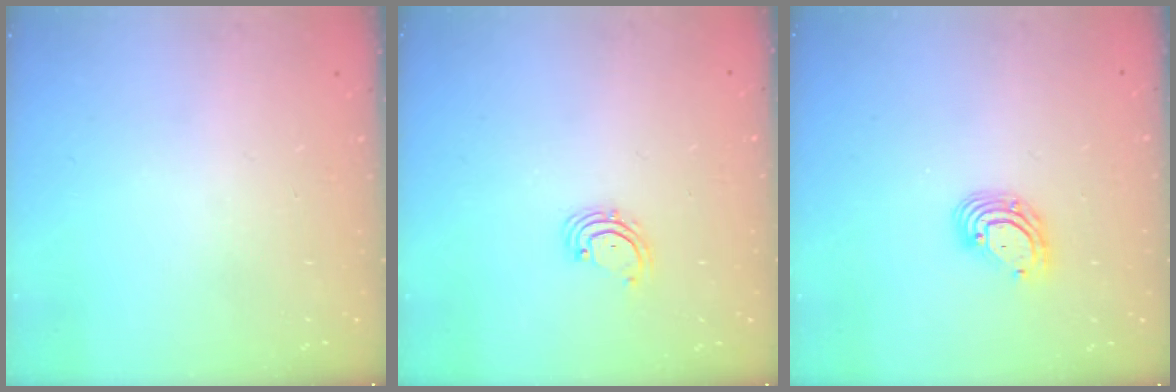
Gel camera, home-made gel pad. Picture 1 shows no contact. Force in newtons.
{"total": 2.0, "press": 2.0, "slide": 0.4}
{"total": 7.5, "press": 7.3, "slide": 1.3}